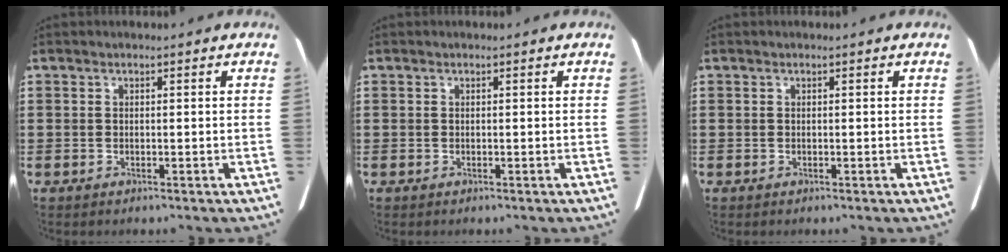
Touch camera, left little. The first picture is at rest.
{"total": 0.0}
{"total": 0.0}